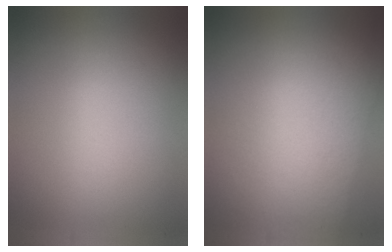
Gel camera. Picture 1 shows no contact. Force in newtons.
{"total": 3.1}